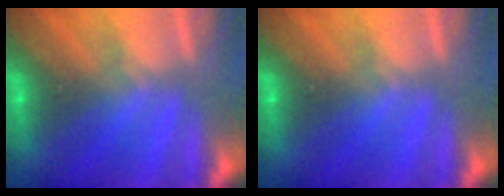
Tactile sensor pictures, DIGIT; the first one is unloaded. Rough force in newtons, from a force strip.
{"total": 0.0}